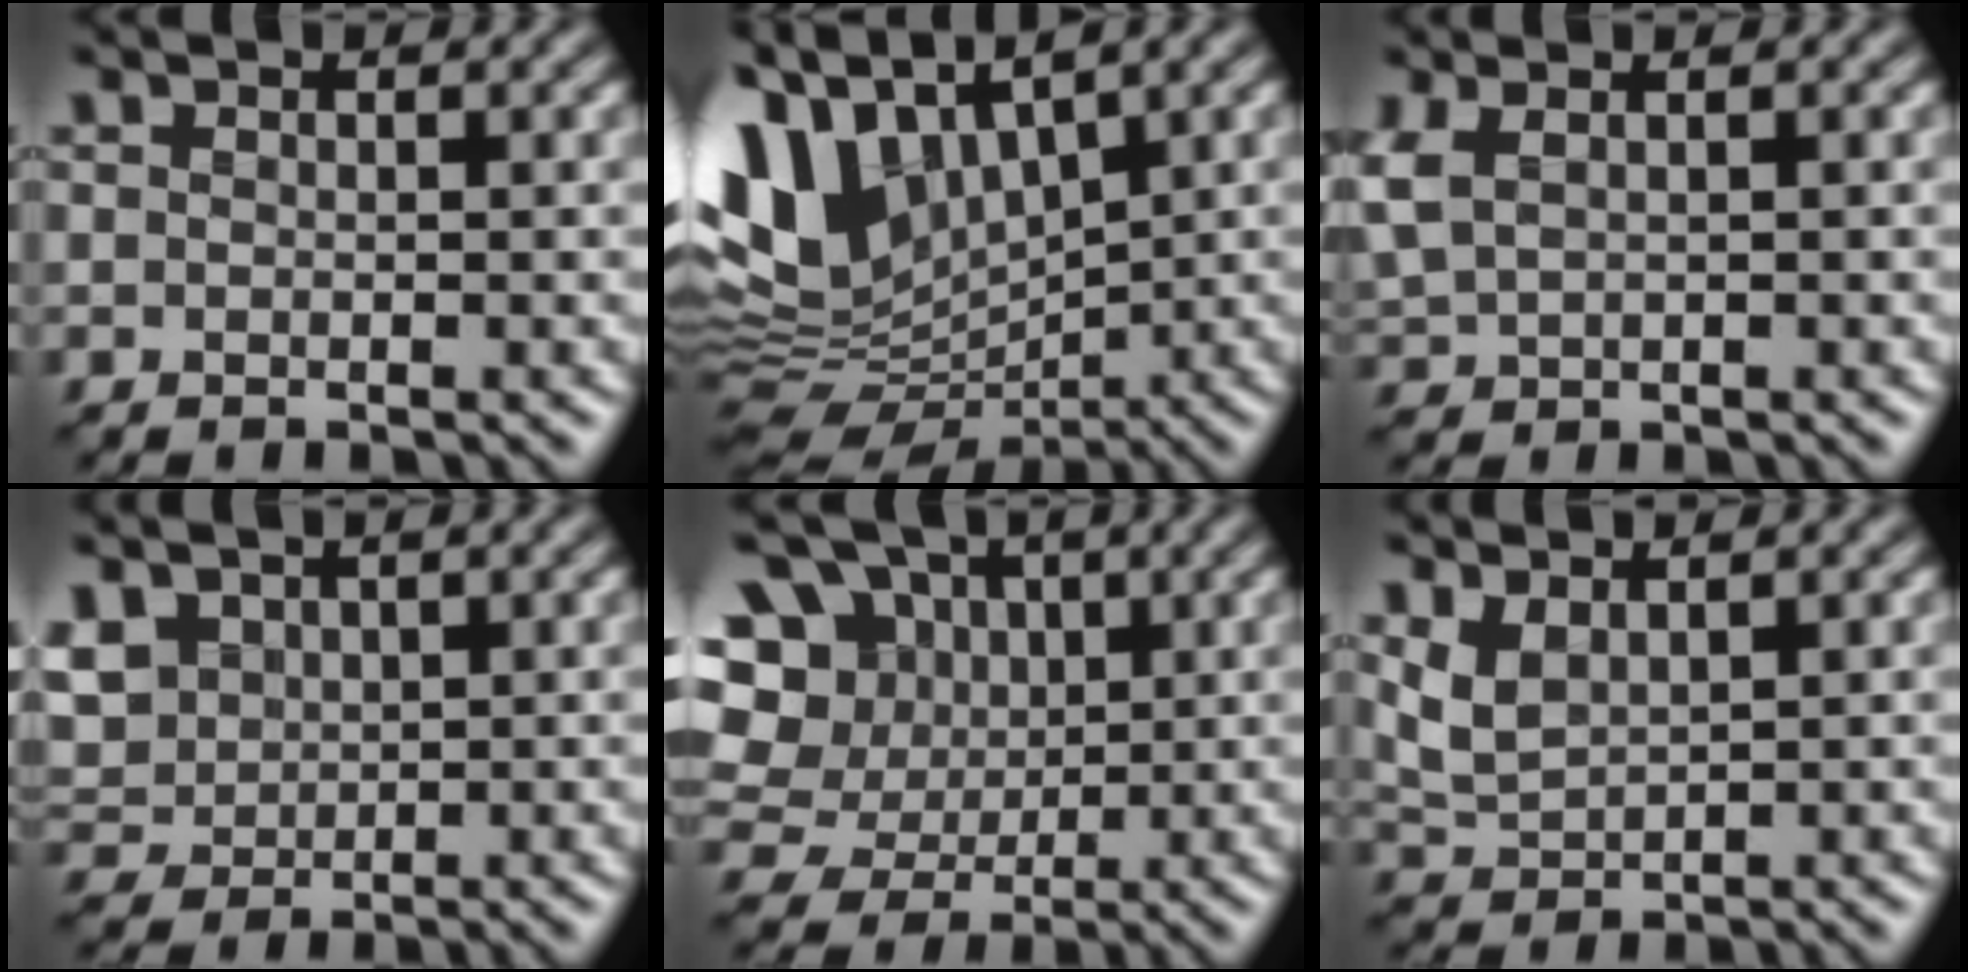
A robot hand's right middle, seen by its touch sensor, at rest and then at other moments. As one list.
[{"total": 9.1, "force": [2.5, 5.8, 6.6], "torque": [-0.153, 0.001, 0.043]}, {"total": 2.9, "force": [0.5, 1.8, 2.2], "torque": [-0.068, 0.004, 0.017]}, {"total": 5.0, "force": [1.7, 3.8, 2.9], "torque": [-0.089, 0.022, 0.048]}, {"total": 13.8, "force": [3.2, 11.8, 6.6], "torque": [-0.156, 0.042, 0.038]}, {"total": 2.2, "force": [1.0, 1.1, 1.7], "torque": [-0.043, -0.001, 0.024]}]